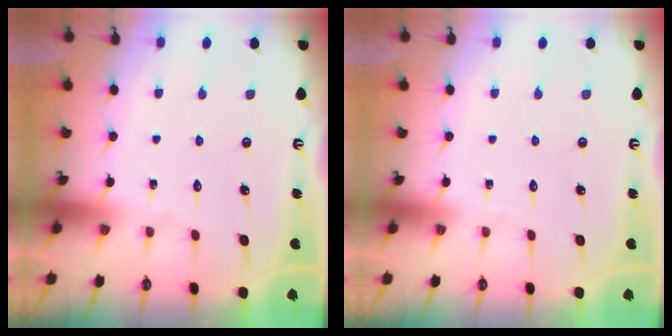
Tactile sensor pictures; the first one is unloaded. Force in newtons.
{"total": 0.0}